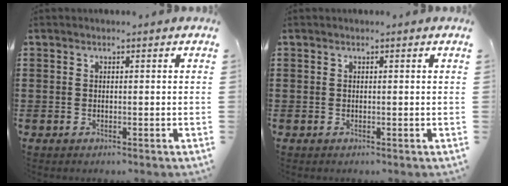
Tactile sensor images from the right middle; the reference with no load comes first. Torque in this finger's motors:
{"motor_torque": [-0.17, 0.05, -0.01, -0.01]}